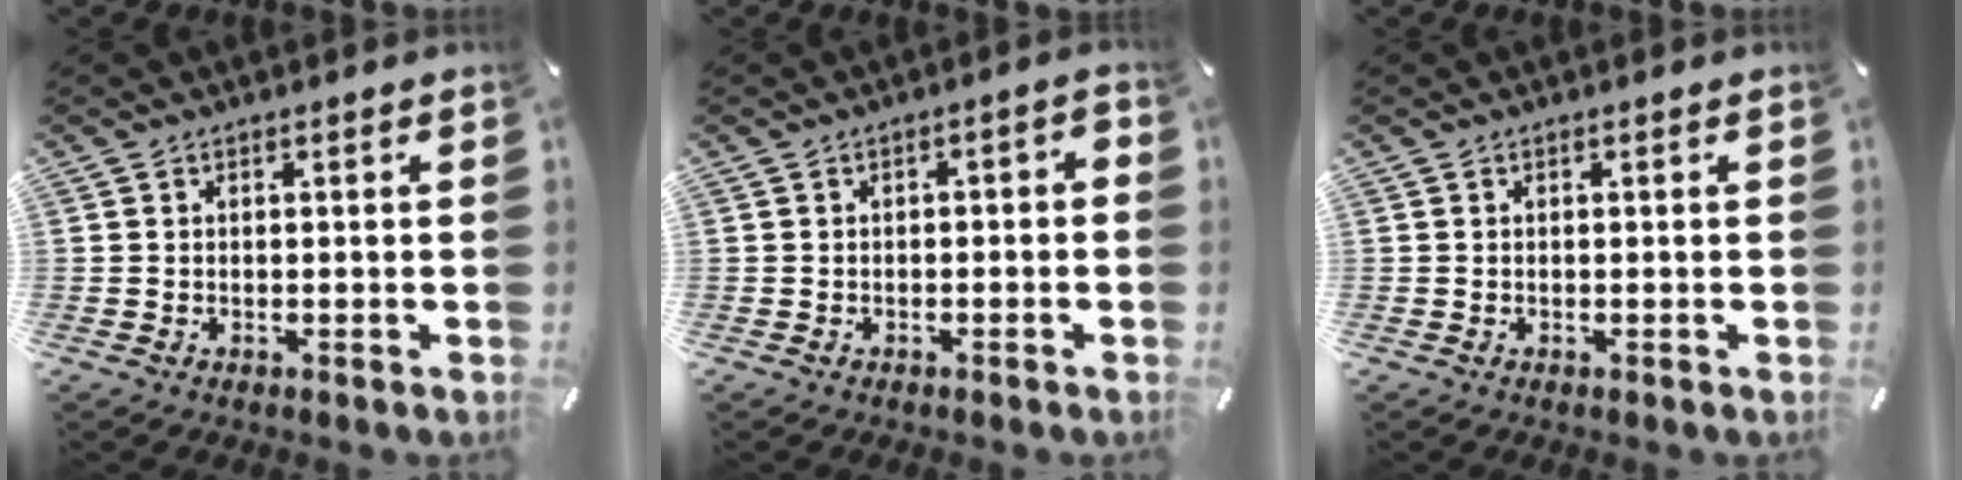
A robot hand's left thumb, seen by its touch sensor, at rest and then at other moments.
{"total": 2.3, "force": [-1.5, 1.0, 1.5], "torque": [-0.024, 0.011, -0.029]}
{"total": 0.0}